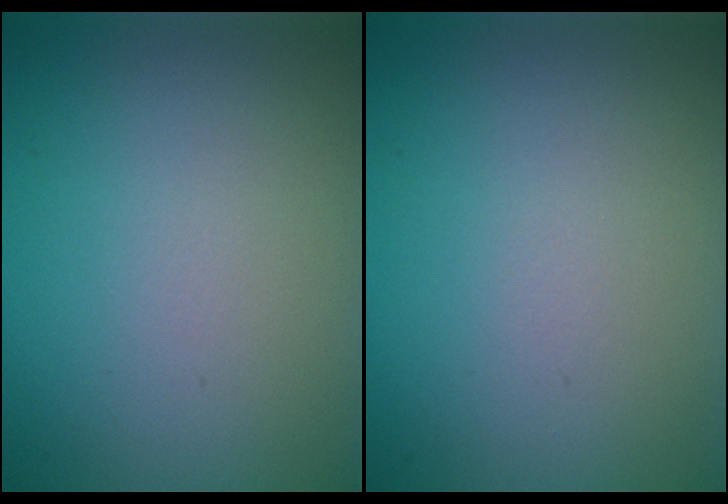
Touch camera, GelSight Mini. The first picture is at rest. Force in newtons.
{"total": 0.0}